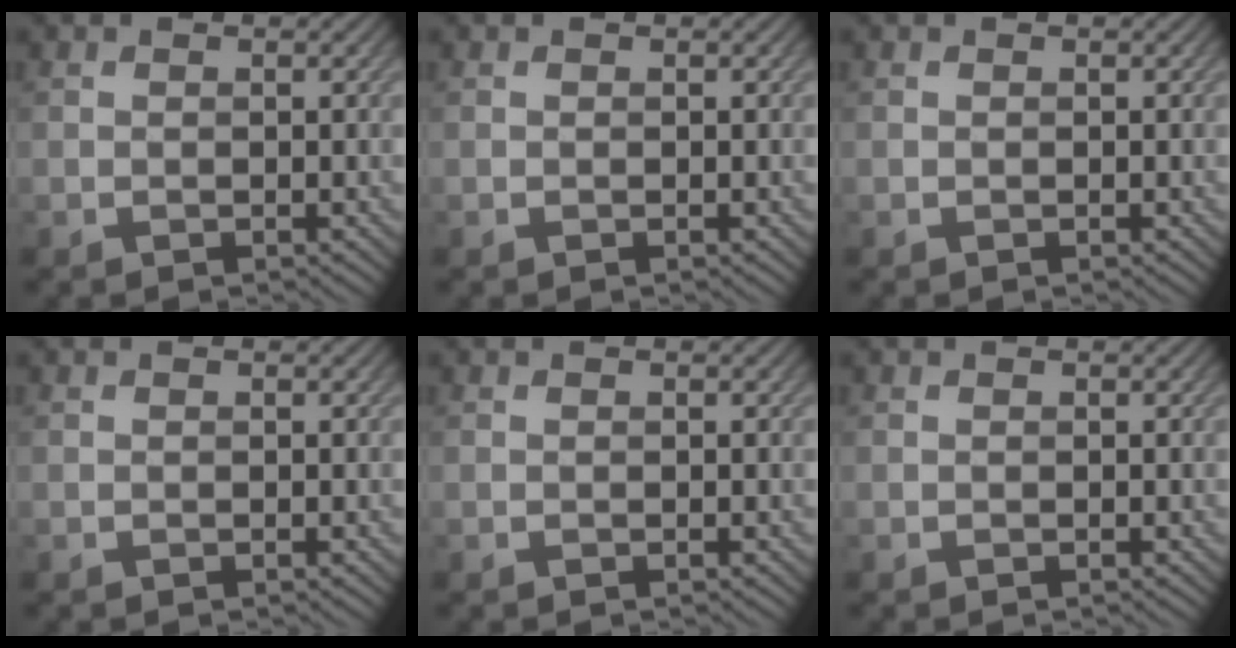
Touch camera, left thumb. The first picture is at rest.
{"total": 0.0}
{"total": 0.0}
{"total": 0.0}
{"total": 0.0}
{"total": 0.0}